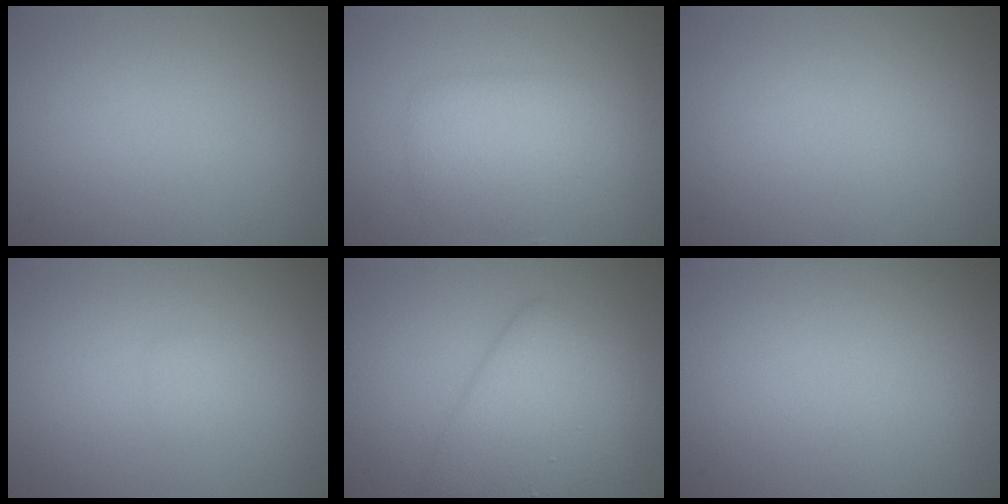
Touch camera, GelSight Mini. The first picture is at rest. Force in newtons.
{"total": 2.9, "press": 2.9, "slide": 0.2}
{"total": 0.0}
{"total": 0.6, "press": 0.6, "slide": 0.0}
{"total": 5.5, "press": 5.5, "slide": 0.2}
{"total": 0.0}